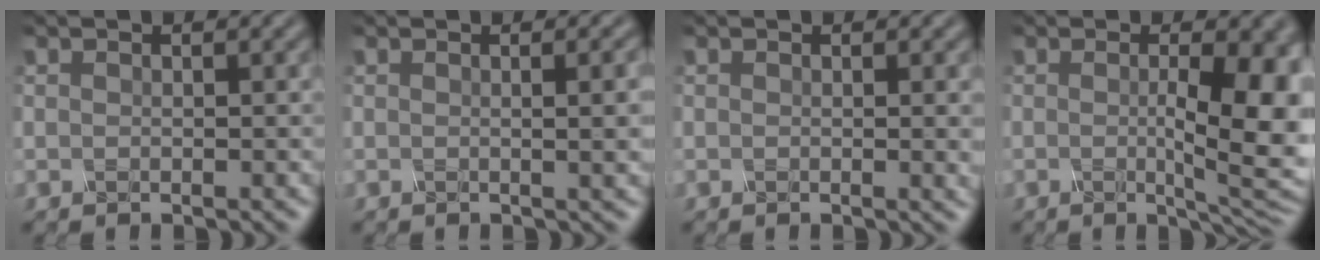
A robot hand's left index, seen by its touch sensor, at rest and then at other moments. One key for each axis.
{"total": 4.2, "fx": 0.3, "fy": 1.6, "fz": 3.9, "tx": -0.025, "ty": 0.012, "tz": -0.001}
{"total": 1.6, "fx": 0.1, "fy": 0.4, "fz": 1.6, "tx": -0.014, "ty": -0.001, "tz": -0.004}
{"total": 9.0, "fx": 0.0, "fy": 2.3, "fz": 8.7, "tx": -0.114, "ty": -0.008, "tz": 0.005}